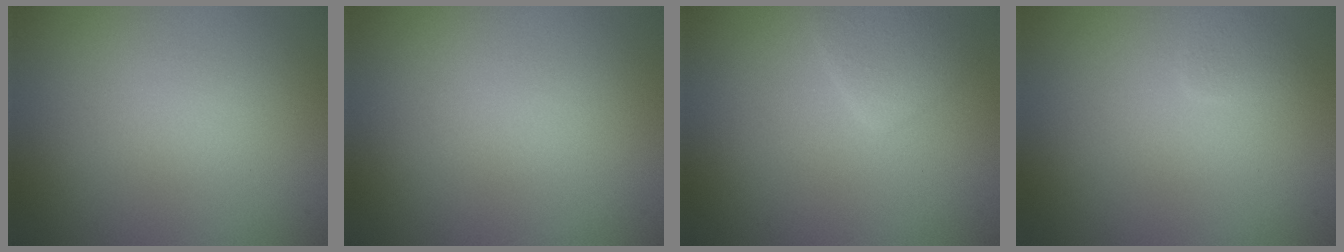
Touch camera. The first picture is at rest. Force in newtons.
{"total": 0.0}
{"total": 1.9, "press": 1.9, "slide": 0.0}
{"total": 0.9, "press": 0.9, "slide": 0.1}